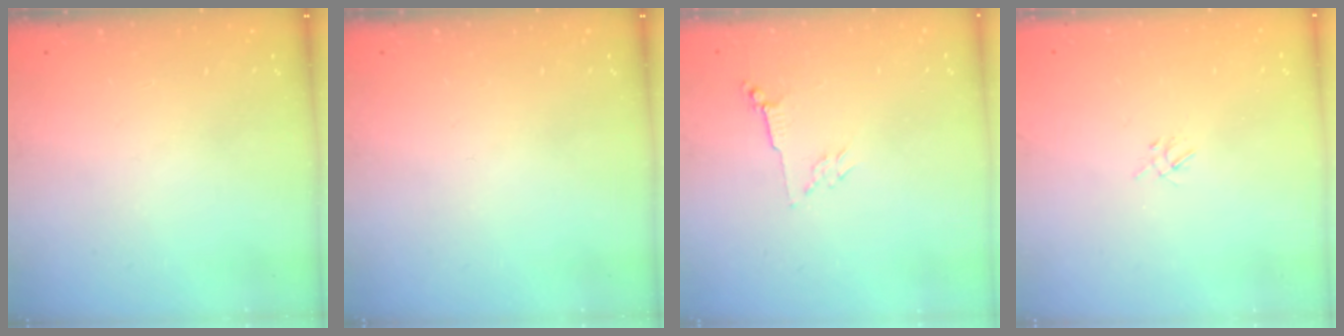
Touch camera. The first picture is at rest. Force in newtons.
{"total": 0.0}
{"total": 2.8, "press": 2.7, "slide": 0.6}
{"total": 2.0, "press": 2.0, "slide": 0.4}